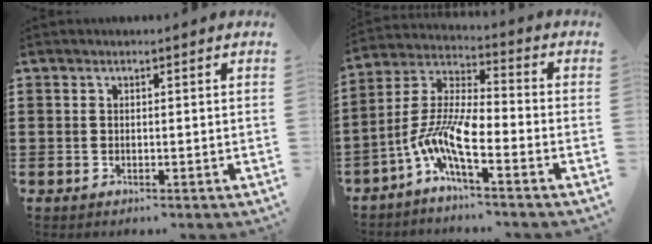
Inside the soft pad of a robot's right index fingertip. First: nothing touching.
{"total": 9.1, "force": [-4.3, 2.6, 7.6], "torque": [-0.184, -0.009, -0.091]}